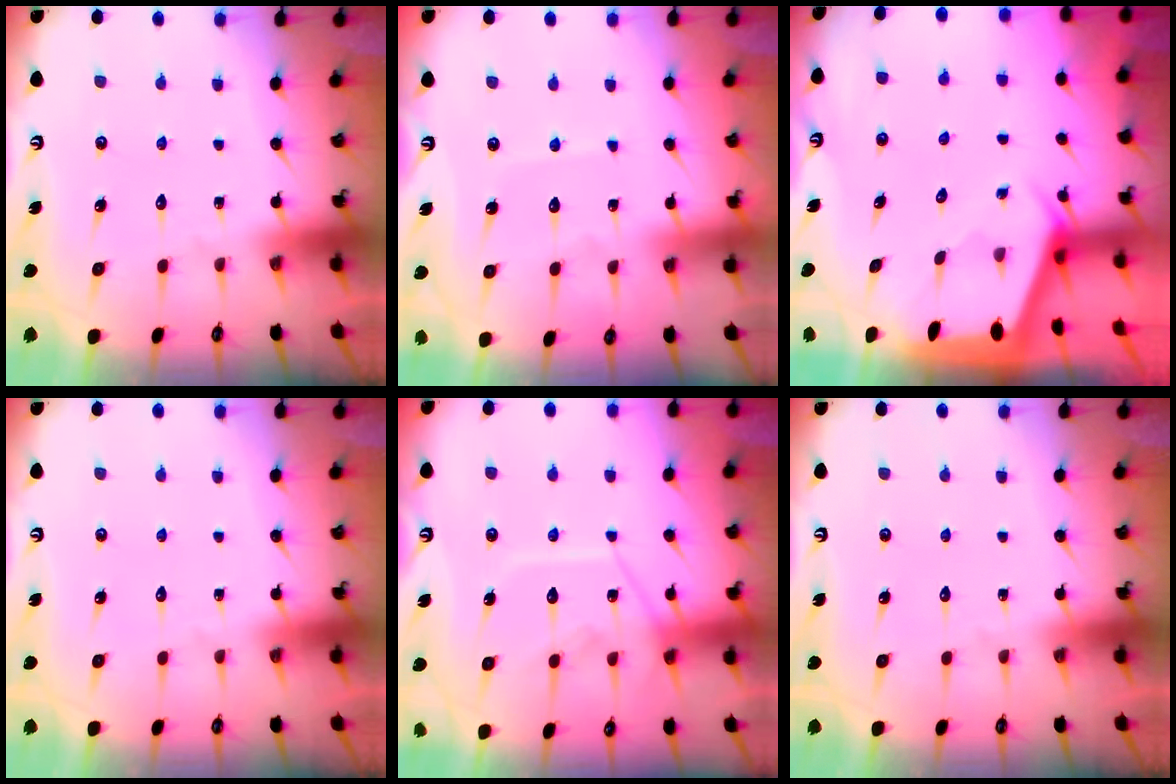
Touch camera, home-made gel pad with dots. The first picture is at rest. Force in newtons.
{"total": 3.6, "press": 3.6, "slide": 0.5}
{"total": 1.9, "press": 1.9, "slide": 0.2}
{"total": 0.0}
{"total": 12.9, "press": 12.9, "slide": 1.2}
{"total": 0.0}